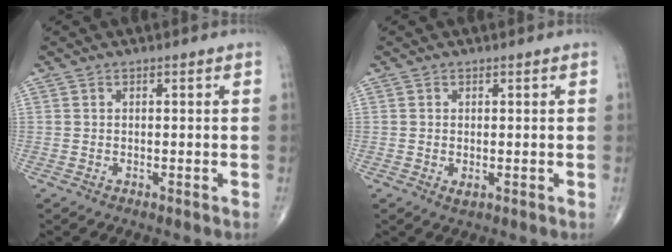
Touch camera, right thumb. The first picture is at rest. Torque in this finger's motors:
{"motor_torque": [-0.22, 0.03, -0.16, -0.15, -0.04]}